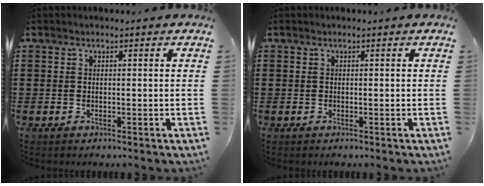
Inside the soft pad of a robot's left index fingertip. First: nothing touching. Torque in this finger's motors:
{"motor_torque": [0.03, -0.01, -0.01, 0.01]}